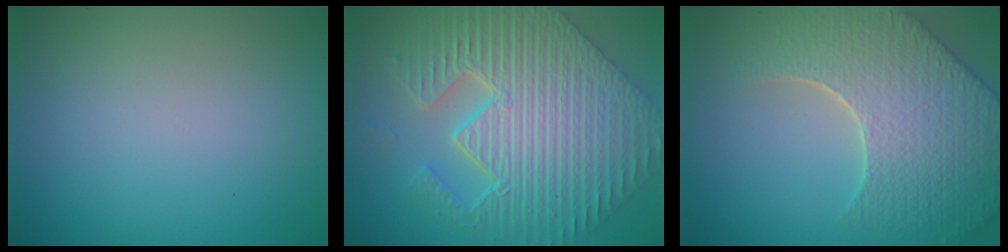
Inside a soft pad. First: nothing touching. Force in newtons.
{"total": 9.5, "press": 7.4, "slide": 6.0}
{"total": 9.1, "press": 6.4, "slide": 6.5}